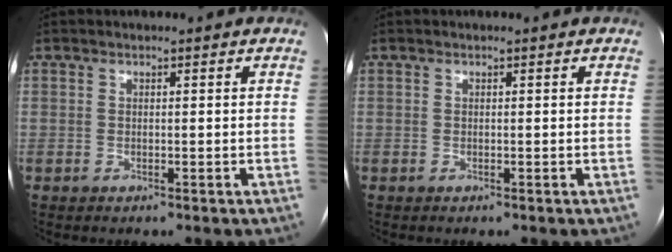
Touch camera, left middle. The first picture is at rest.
{"total": 0.0}